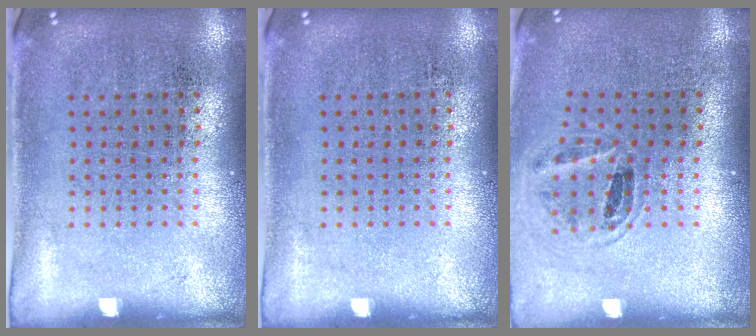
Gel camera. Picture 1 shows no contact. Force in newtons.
{"total": 0.0}
{"total": 0.9, "press": 0.9, "slide": 0.2}